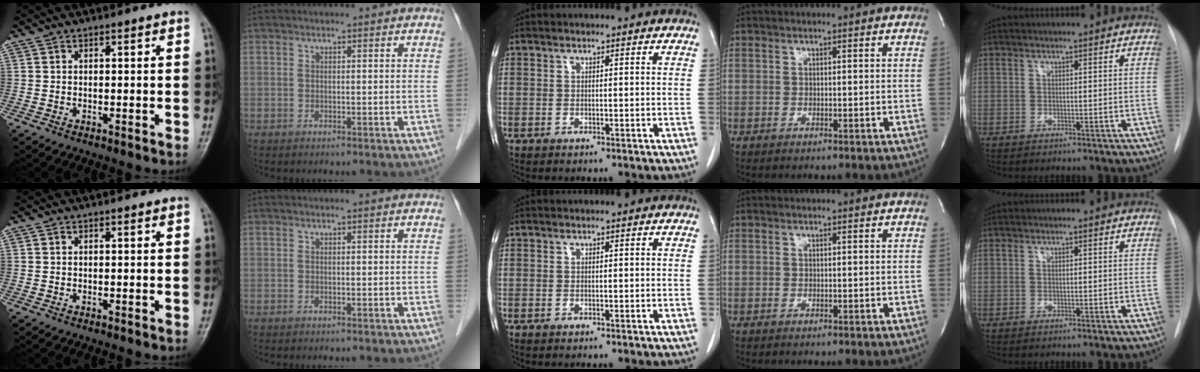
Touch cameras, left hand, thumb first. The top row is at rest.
{}